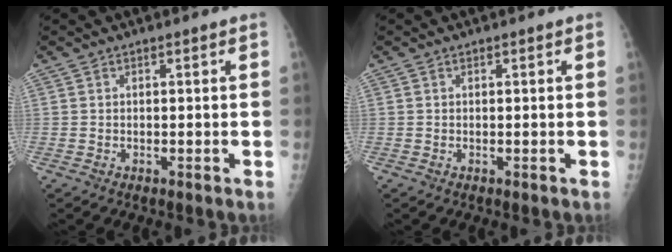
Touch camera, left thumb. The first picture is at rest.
{"total": 0.0}